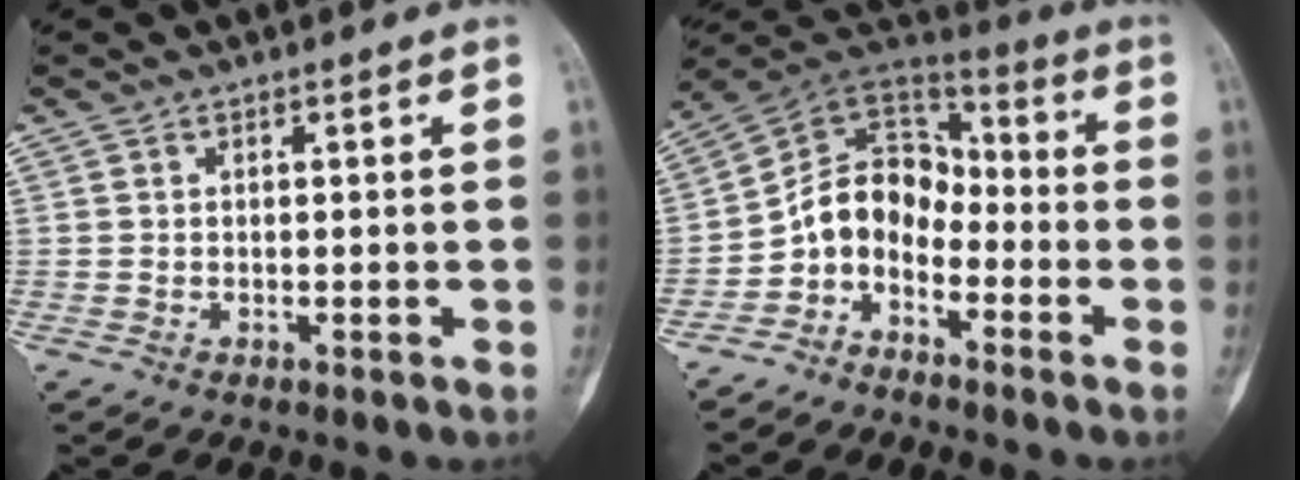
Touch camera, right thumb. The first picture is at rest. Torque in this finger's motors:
{"motor_torque": [0.13, 0.10, 0.16, -0.16, 0.08]}